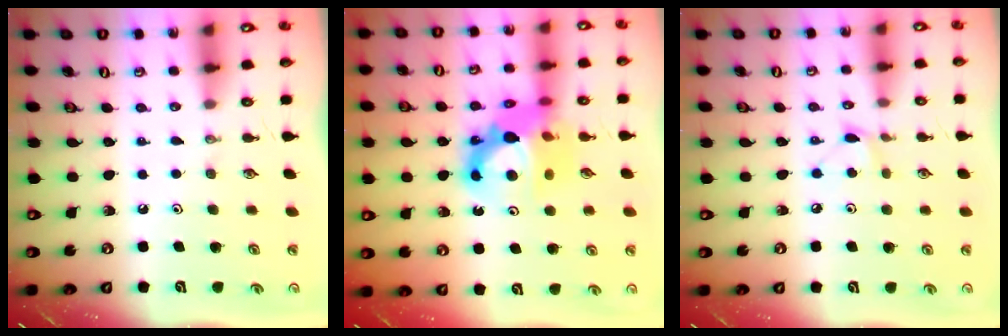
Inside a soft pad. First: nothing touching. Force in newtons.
{"total": 12.8, "press": 12.6, "slide": 2.1}
{"total": 4.1, "press": 4.1, "slide": 0.5}